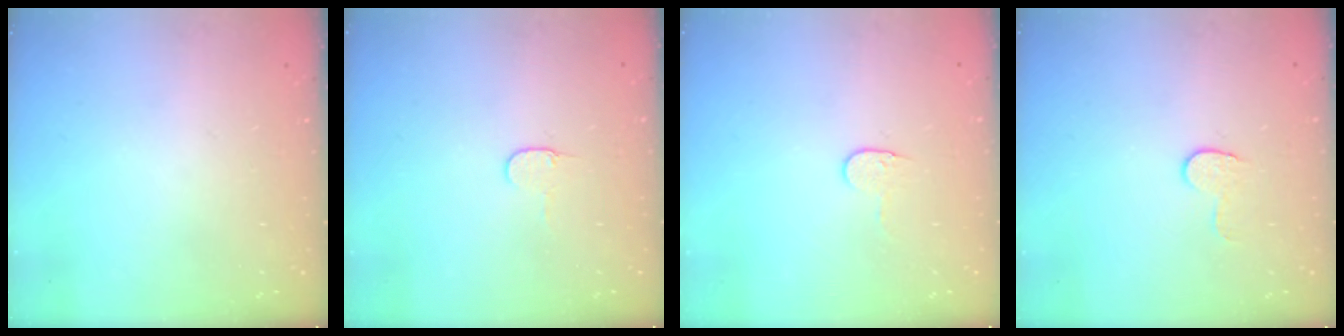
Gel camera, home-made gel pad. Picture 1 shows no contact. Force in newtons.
{"total": 3.8, "press": 3.8, "slide": 0.4}
{"total": 4.1, "press": 4.1, "slide": 0.4}
{"total": 5.9, "press": 5.9, "slide": 0.5}